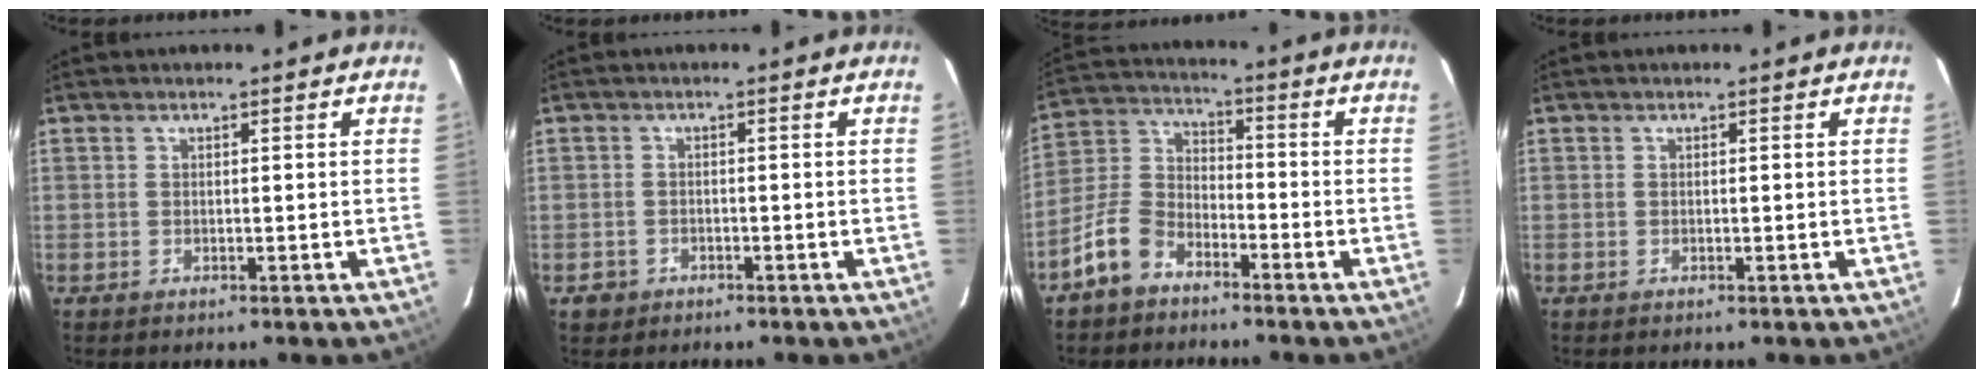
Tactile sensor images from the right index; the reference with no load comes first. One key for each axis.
{"total": 2.7, "fx": -1.2, "fy": 2.4, "fz": 0.2, "tx": -0.012, "ty": 0.005, "tz": -0.017}
{"total": 8.9, "fx": -6.1, "fy": 5.1, "fz": 4.0, "tx": -0.099, "ty": 0.026, "tz": -0.123}
{"total": 0.0}